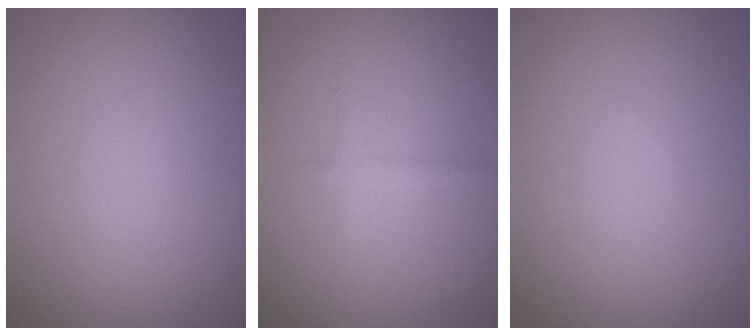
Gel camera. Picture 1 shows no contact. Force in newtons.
{"total": 1.0, "press": 1.0, "slide": 0.1}
{"total": 0.0}